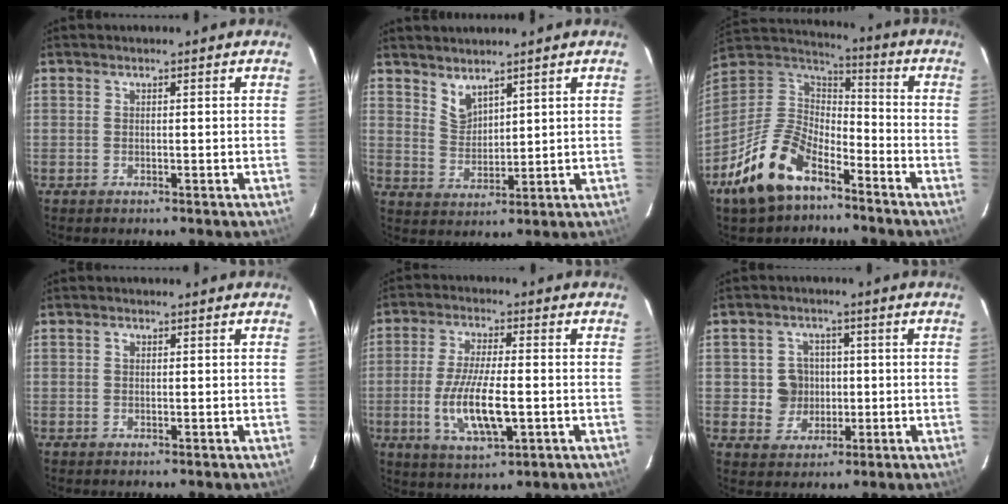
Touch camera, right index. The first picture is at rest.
{"total": 4.4, "force": [3.8, 1.7, 1.5], "torque": [-0.025, -0.004, 0.076]}
{"total": 17.8, "force": [-10.9, 8.9, 10.9], "torque": [-0.247, -0.003, -0.206]}
{"total": 0.7, "force": [0.2, 0.6, 0.3], "torque": [-0.006, 0.004, 0.002]}
{"total": 11.2, "force": [-2.5, 3.2, 10.5], "torque": [-0.211, -0.013, -0.046]}
{"total": 5.9, "force": [-0.2, 5.7, 1.4], "torque": [-0.034, 0.013, 0.006]}